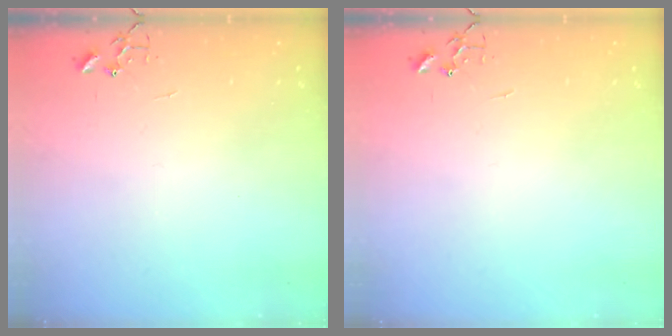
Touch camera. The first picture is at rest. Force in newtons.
{"total": 0.0}